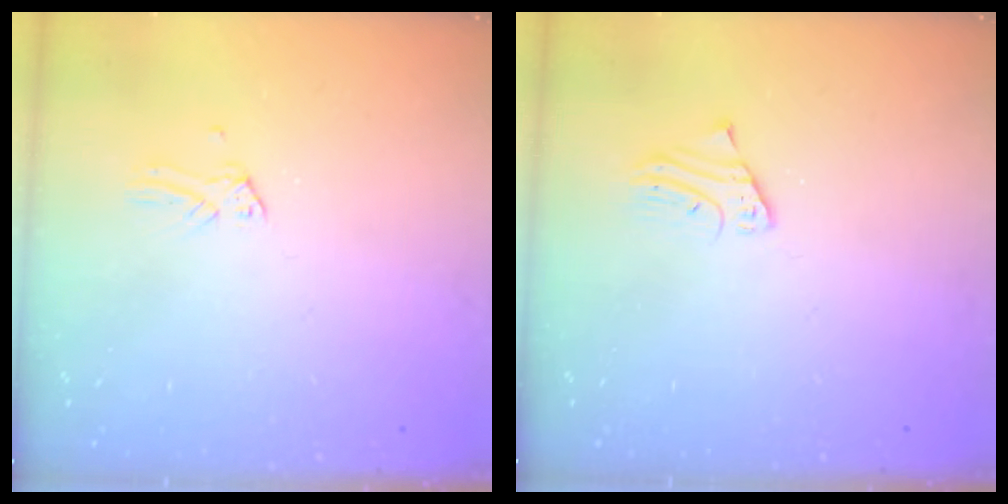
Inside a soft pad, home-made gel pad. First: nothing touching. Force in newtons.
{"total": 2.7, "press": 2.7, "slide": 0.1}